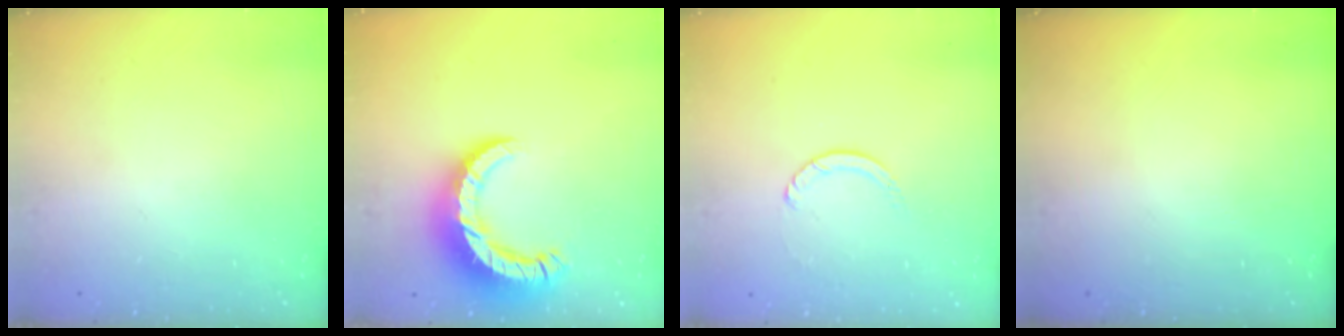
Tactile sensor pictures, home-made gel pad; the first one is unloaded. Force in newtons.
{"total": 12.7, "press": 12.7, "slide": 1.2}
{"total": 1.1, "press": 1.1, "slide": 0.1}
{"total": 0.0}